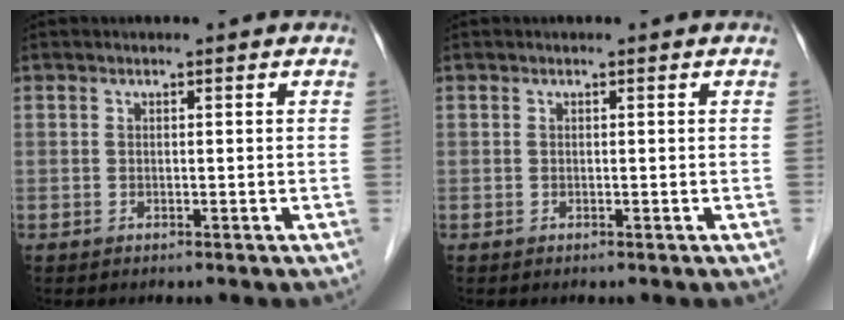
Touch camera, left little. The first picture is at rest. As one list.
[{"total": 0.0}]